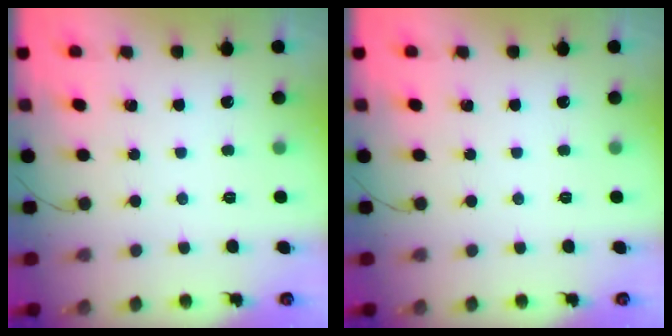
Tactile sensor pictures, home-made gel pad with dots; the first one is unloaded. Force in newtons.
{"total": 0.0}